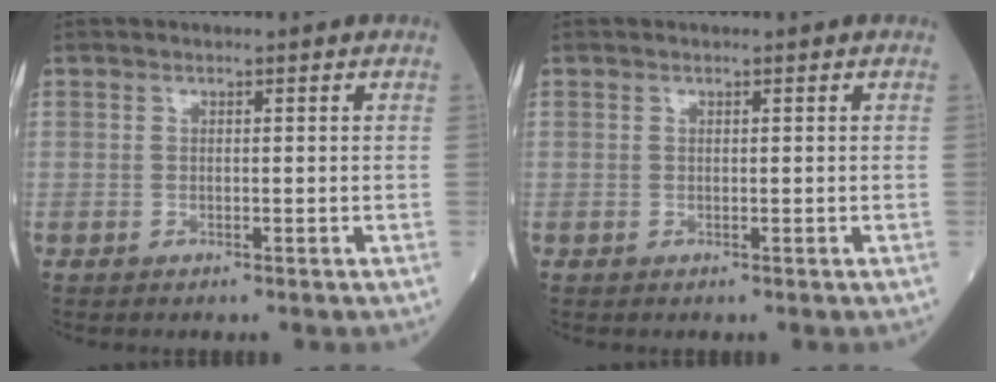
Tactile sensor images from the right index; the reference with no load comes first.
{"total": 0.0}